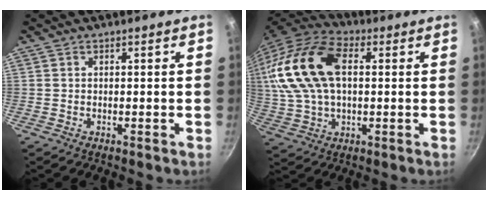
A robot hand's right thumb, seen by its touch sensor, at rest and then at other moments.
{"total": 20.1, "force": [3.9, 12.1, 15.6], "torque": [-0.305, 0.021, 0.064]}